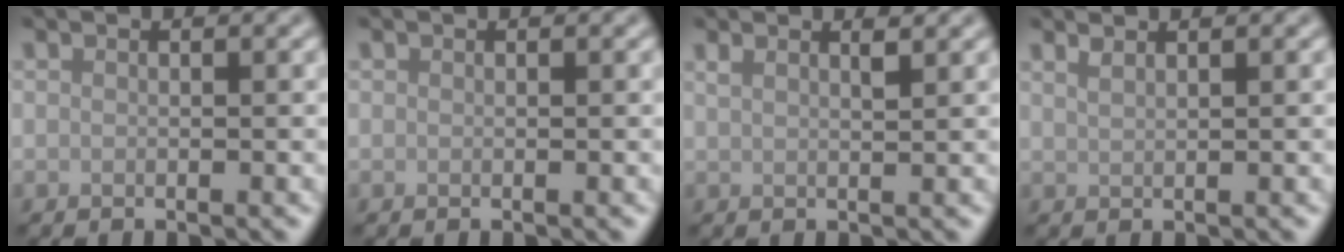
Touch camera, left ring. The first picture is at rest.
{"total": 0.0}
{"total": 1.5, "force": [1.1, 0.4, 1.0], "torque": [-0.015, 0.002, 0.017]}
{"total": 1.4, "force": [1.1, 0.5, 0.8], "torque": [-0.007, 0.003, 0.011]}